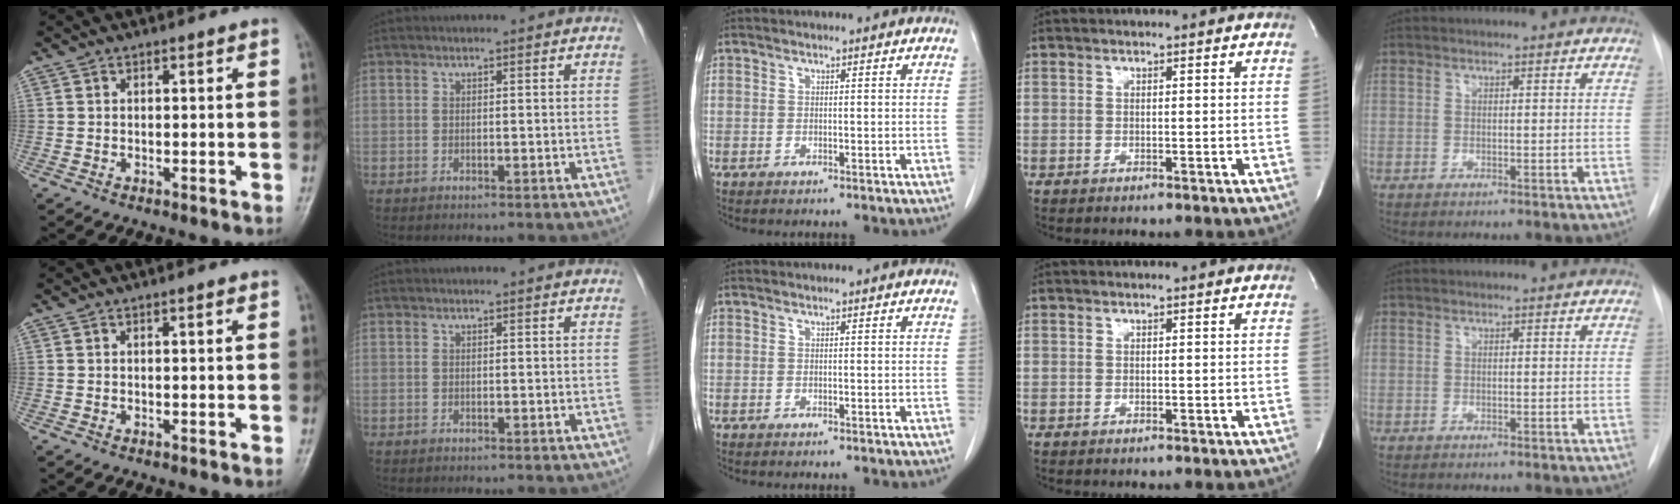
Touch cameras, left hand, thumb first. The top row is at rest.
{"thumb": {"total": 0.9, "force": [0.4, 0.1, 0.8], "torque": [-0.013, 0.001, 0.005]}, "index": {"total": 0.7, "force": [0.7, 0.1, 0.2], "torque": [-0.008, 0.005, 0.006]}}